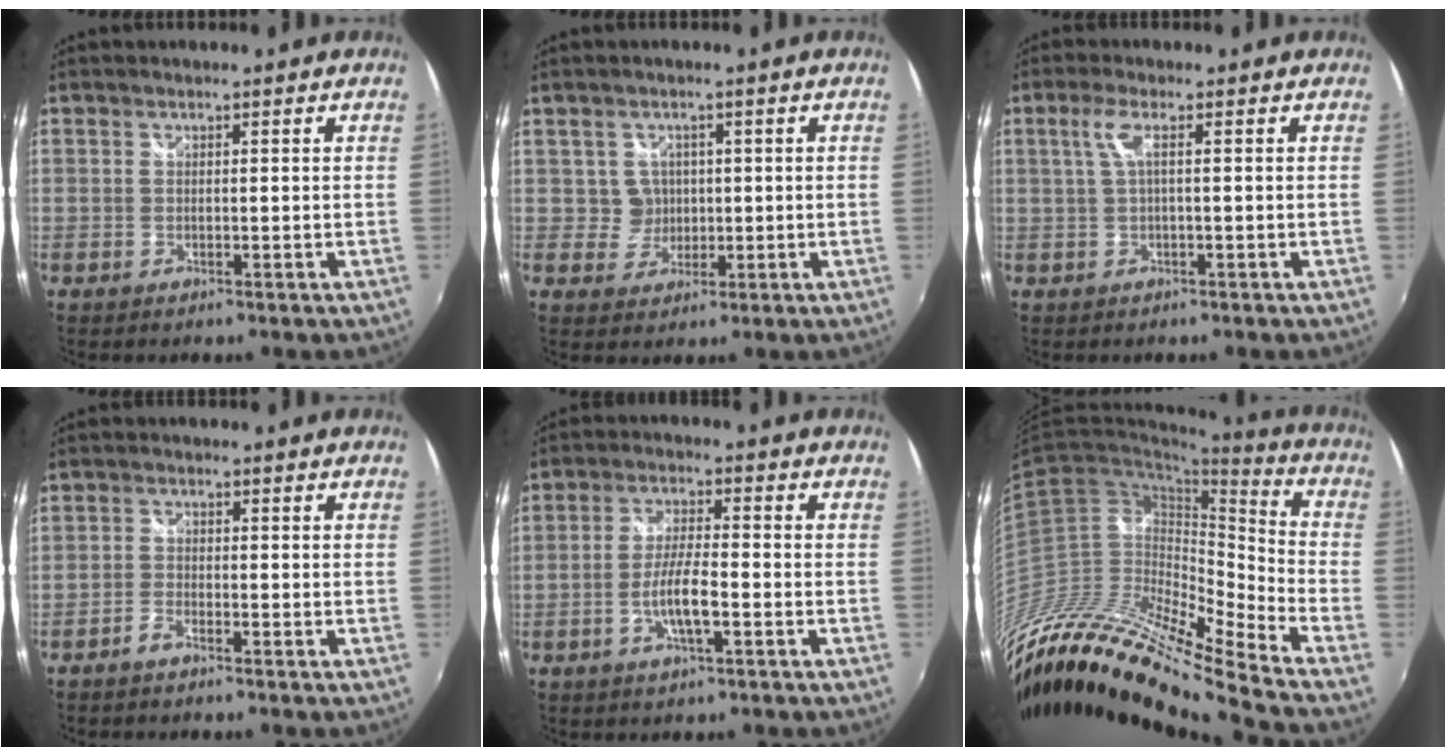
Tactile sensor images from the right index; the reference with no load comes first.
{"total": 3.3, "force": [0.4, 3.3, -0.1], "torque": [0.002, 0.014, 0.009]}
{"total": 2.6, "force": [0.1, -0.1, 2.6], "torque": [-0.052, 0.004, 0.004]}
{"total": 1.9, "force": [-1.7, 0.4, 0.8], "torque": [-0.029, 0.002, -0.039]}
{"total": 5.8, "force": [-2.3, 0.8, 5.3], "torque": [-0.106, 0.003, -0.042]}
{"total": 24.1, "force": [-19.9, 3.1, 13.2], "torque": [-0.240, -0.028, -0.379]}